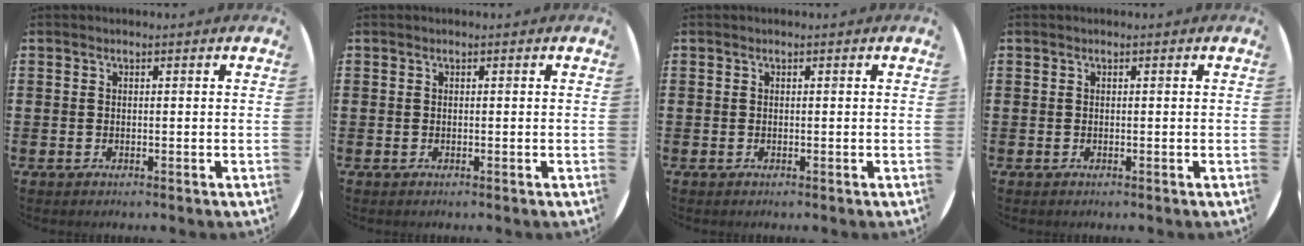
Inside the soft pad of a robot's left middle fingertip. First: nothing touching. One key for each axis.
{"total": 0.0}
{"total": 0.0}
{"total": 0.0}